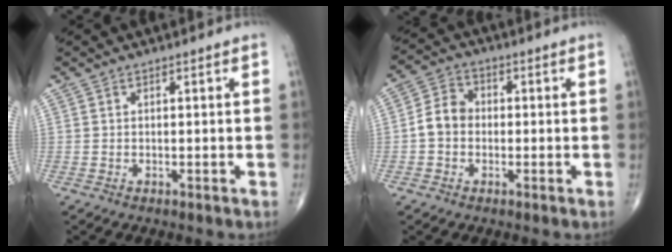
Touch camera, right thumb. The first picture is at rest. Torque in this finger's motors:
{"motor_torque": [0.71, 1.58, 0.73, -0.24, 0.05]}